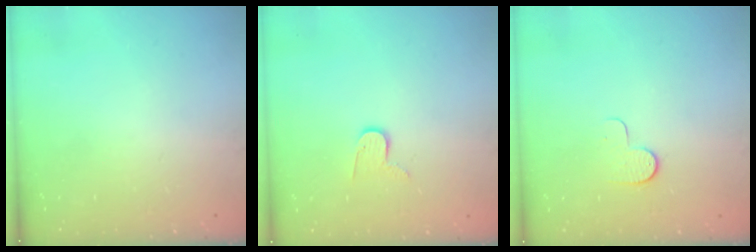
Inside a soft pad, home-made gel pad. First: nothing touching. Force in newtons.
{"total": 7.2, "press": 7.2, "slide": 0.3}
{"total": 5.8, "press": 5.8, "slide": 0.6}